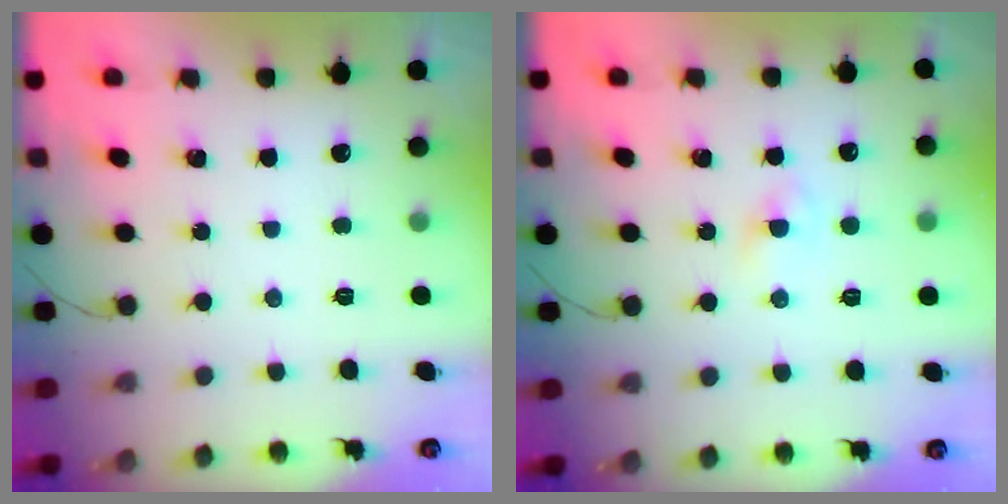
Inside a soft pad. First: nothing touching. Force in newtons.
{"total": 1.2, "press": 1.0, "slide": 0.5}